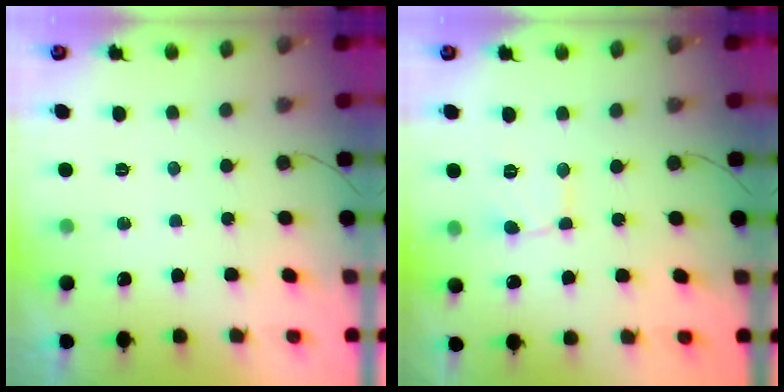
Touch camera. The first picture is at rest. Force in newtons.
{"total": 1.6, "press": 1.6, "slide": 0.1}